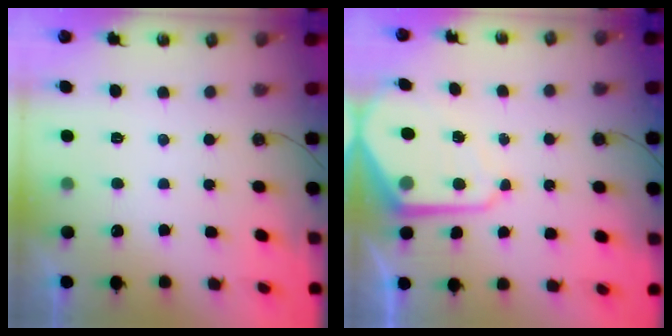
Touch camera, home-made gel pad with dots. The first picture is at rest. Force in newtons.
{"total": 9.7, "press": 9.7, "slide": 0.7}